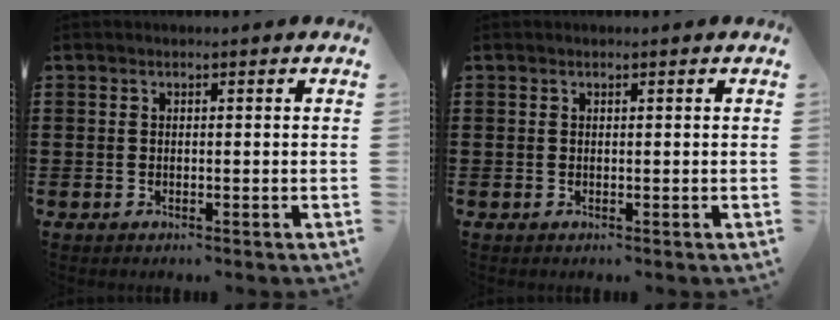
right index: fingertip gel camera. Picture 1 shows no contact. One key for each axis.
{"total": 0.0}